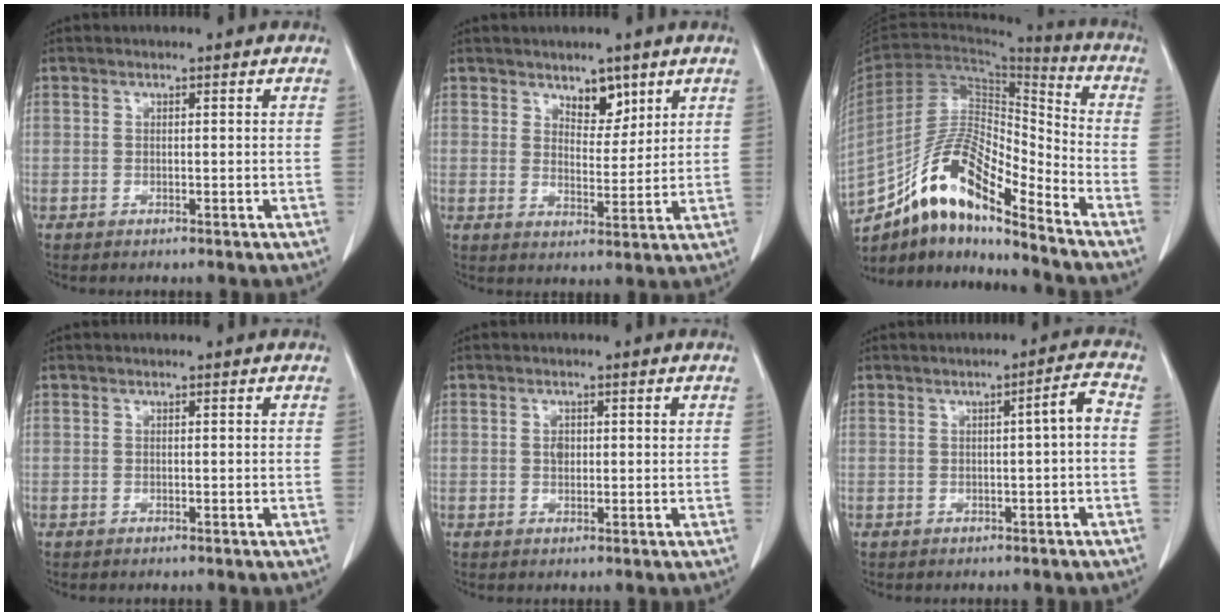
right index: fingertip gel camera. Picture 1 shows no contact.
{"total": 4.7, "force": [3.2, 2.4, 2.5], "torque": [-0.030, -0.006, 0.053]}
{"total": 15.5, "force": [-11.4, 3.1, 10.0], "torque": [-0.183, 0.025, -0.204]}
{"total": 0.0}
{"total": 1.8, "force": [0.5, 1.1, 1.4], "torque": [-0.026, 0.002, 0.010]}
{"total": 3.1, "force": [-0.1, 0.1, 3.1], "torque": [-0.047, 0.009, -0.002]}